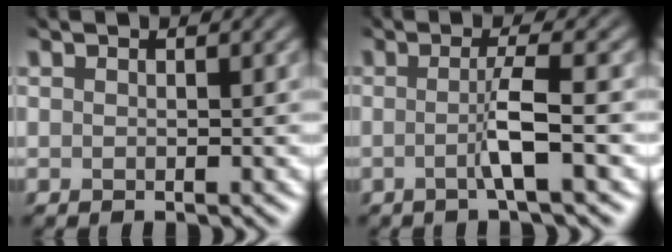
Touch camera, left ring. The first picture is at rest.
{"total": 3.2, "force": [-1.2, 0.4, 2.9], "torque": [-0.050, -0.008, -0.023]}